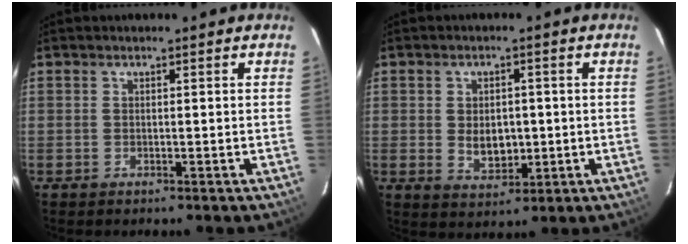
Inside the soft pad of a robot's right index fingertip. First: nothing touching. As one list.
[{"total": 5.8, "force": [-0.3, 4.1, 4.1], "torque": [-0.069, -0.005, 0.005]}]